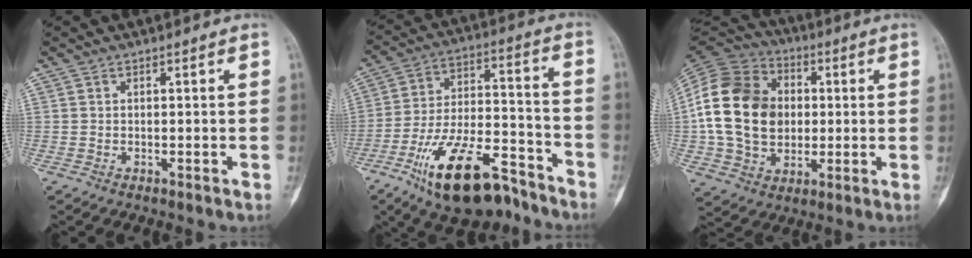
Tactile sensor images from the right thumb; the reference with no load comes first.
{"total": 20.0, "force": [-12.5, 8.5, 13.0], "torque": [-0.221, 0.080, -0.211]}
{"total": 21.5, "force": [1.0, 16.5, 13.8], "torque": [-0.249, 0.019, 0.021]}